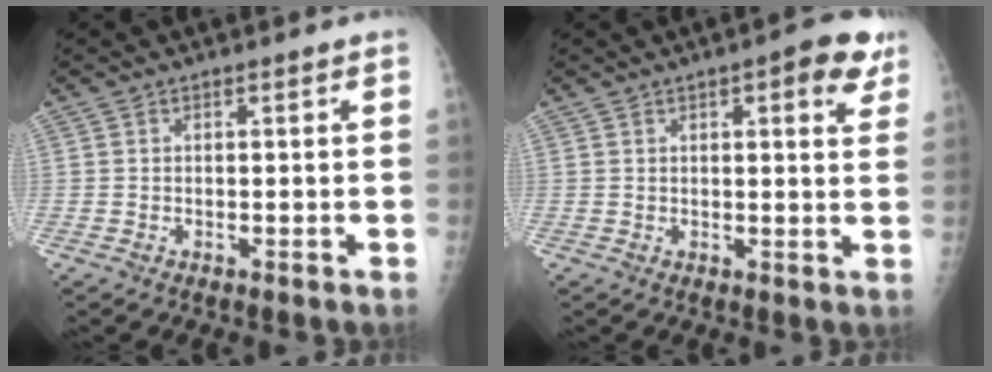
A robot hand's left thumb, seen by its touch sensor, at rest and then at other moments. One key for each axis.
{"total": 7.2, "fx": 3.6, "fy": 2.4, "fz": 5.7, "tx": -0.049, "ty": -0.009, "tz": 0.037}